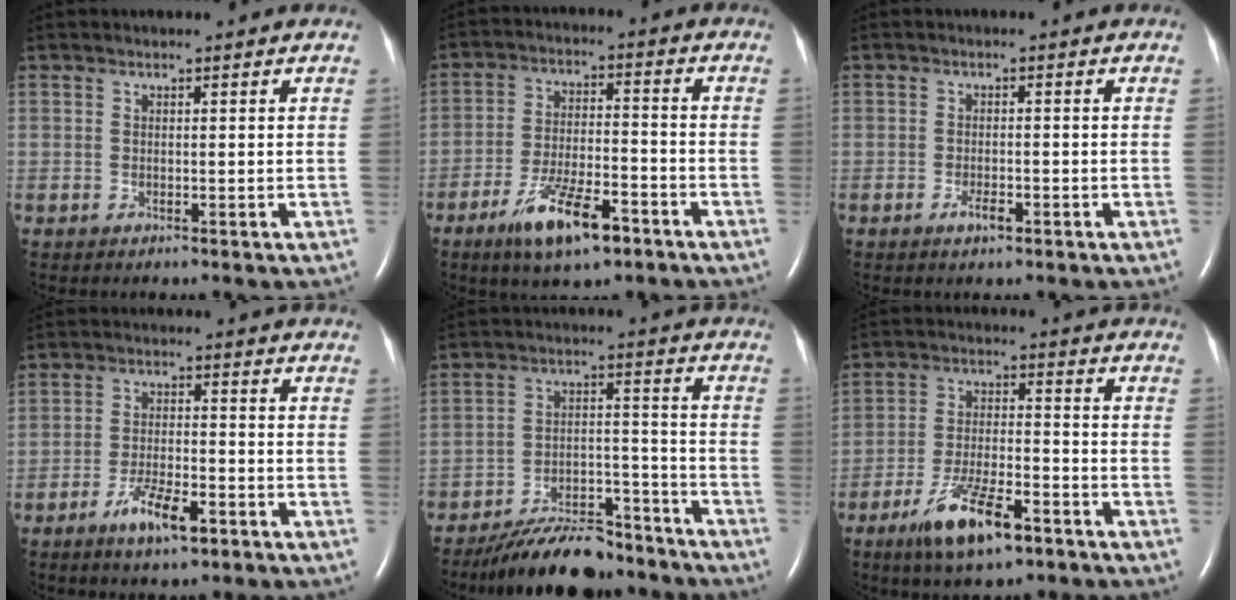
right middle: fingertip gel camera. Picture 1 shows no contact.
{"total": 10.5, "force": [-6.4, 2.8, 7.9], "torque": [-0.149, -0.008, -0.109]}
{"total": 1.9, "force": [-1.1, 0.6, 1.4], "torque": [-0.029, -0.001, -0.018]}
{"total": 6.2, "force": [-3.7, 1.5, 4.8], "torque": [-0.095, -0.004, -0.062]}
{"total": 13.1, "force": [-11.6, 3.8, 4.8], "torque": [-0.068, 0.024, -0.184]}
{"total": 10.6, "force": [-6.6, 2.7, 7.8], "torque": [-0.151, -0.011, -0.115]}